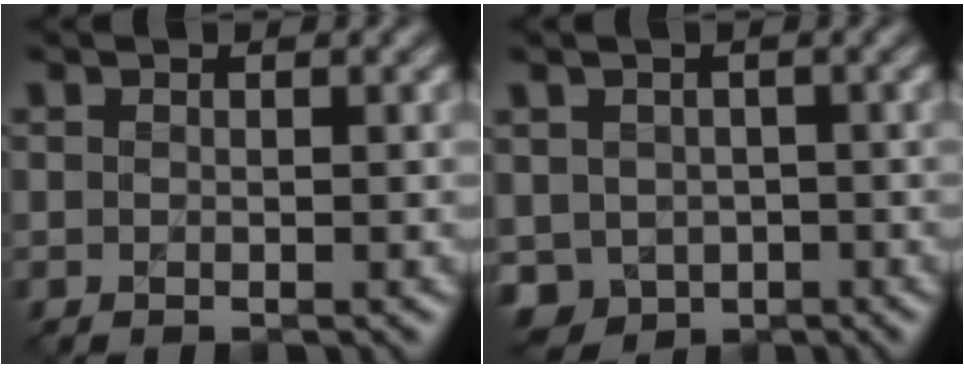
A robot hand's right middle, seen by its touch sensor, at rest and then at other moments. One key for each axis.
{"total": 3.9, "fx": -1.0, "fy": 3.4, "fz": 1.6, "tx": -0.033, "ty": -0.007, "tz": -0.022}